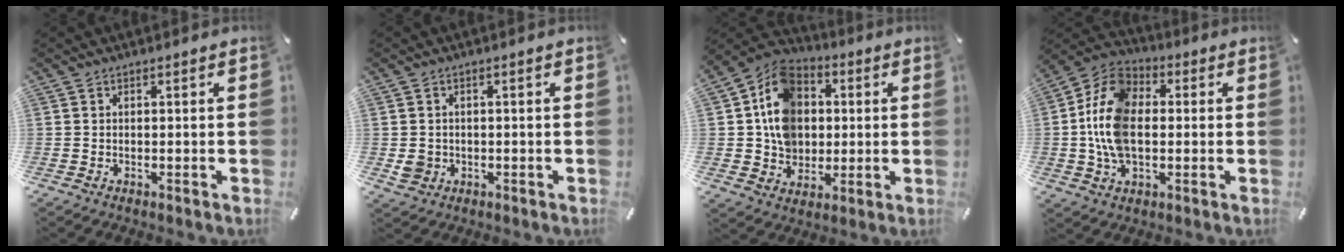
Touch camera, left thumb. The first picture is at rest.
{"total": 3.3, "force": [-0.4, 3.2, 1.0], "torque": [-0.016, 0.000, -0.010]}
{"total": 13.3, "force": [0.6, 11.9, 6.1], "torque": [-0.128, 0.007, 0.015]}
{"total": 14.2, "force": [-0.9, 9.9, 10.1], "torque": [-0.244, 0.010, -0.021]}